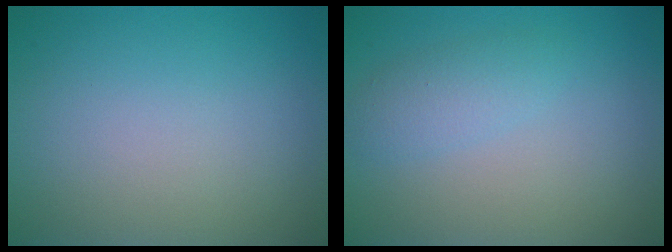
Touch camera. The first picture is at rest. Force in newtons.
{"total": 2.0, "press": 2.0, "slide": 0.1}